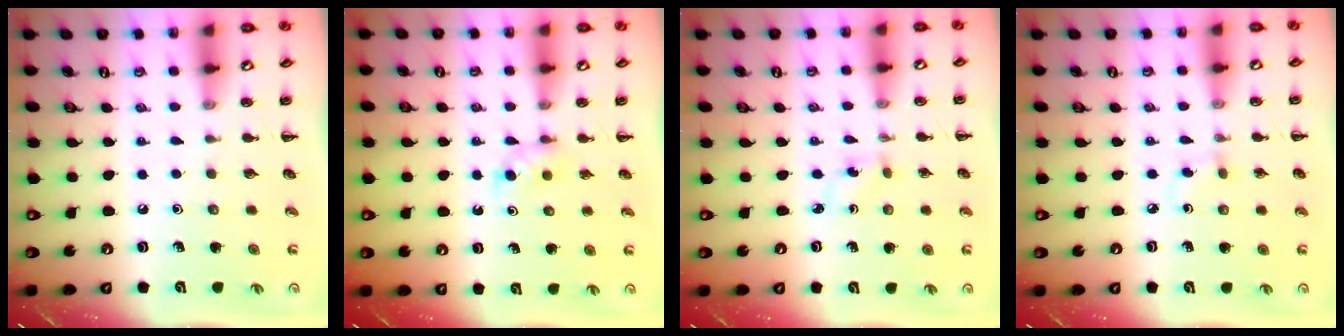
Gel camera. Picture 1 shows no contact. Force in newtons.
{"total": 2.9, "press": 2.7, "slide": 1.1}
{"total": 2.2, "press": 2.1, "slide": 0.8}
{"total": 2.6, "press": 2.4, "slide": 1.2}